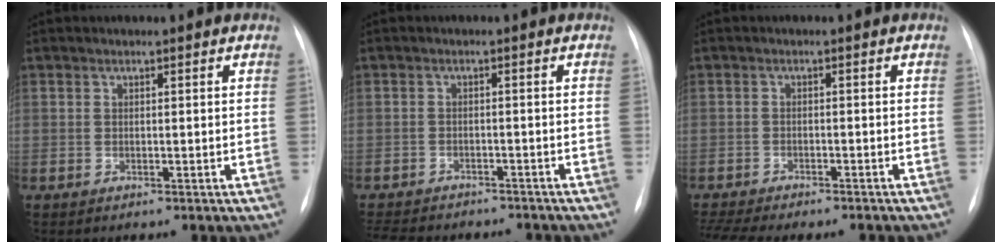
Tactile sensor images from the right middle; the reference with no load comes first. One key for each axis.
{"total": 13.3, "fx": -11.5, "fy": 4.6, "fz": 4.8, "tx": -0.105, "ty": -0.002, "tz": -0.146}
{"total": 10.8, "fx": -9.5, "fy": 2.1, "fz": 4.6, "tx": -0.077, "ty": -0.001, "tz": -0.132}